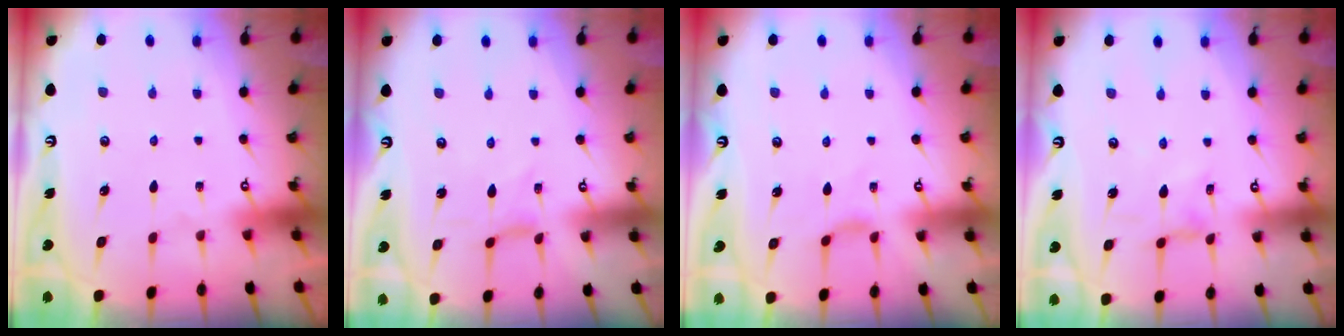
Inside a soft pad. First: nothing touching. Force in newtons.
{"total": 0.0}
{"total": 2.3, "press": 2.2, "slide": 0.6}
{"total": 0.0}